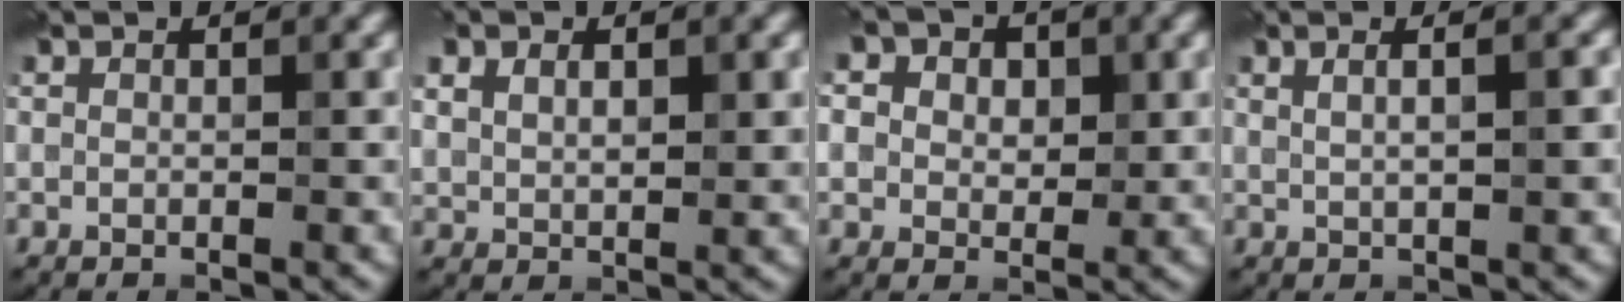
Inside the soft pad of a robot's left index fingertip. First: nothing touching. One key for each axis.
{"total": 3.9, "fx": 1.4, "fy": 2.2, "fz": 2.9, "tx": -0.056, "ty": -0.002, "tz": 0.030}
{"total": 10.2, "fx": 4.8, "fy": 7.3, "fz": 5.2, "tx": -0.079, "ty": 0.032, "tz": 0.042}
{"total": 4.9, "fx": 1.6, "fy": 2.1, "fz": 4.1, "tx": -0.029, "ty": 0.022, "tz": -0.003}